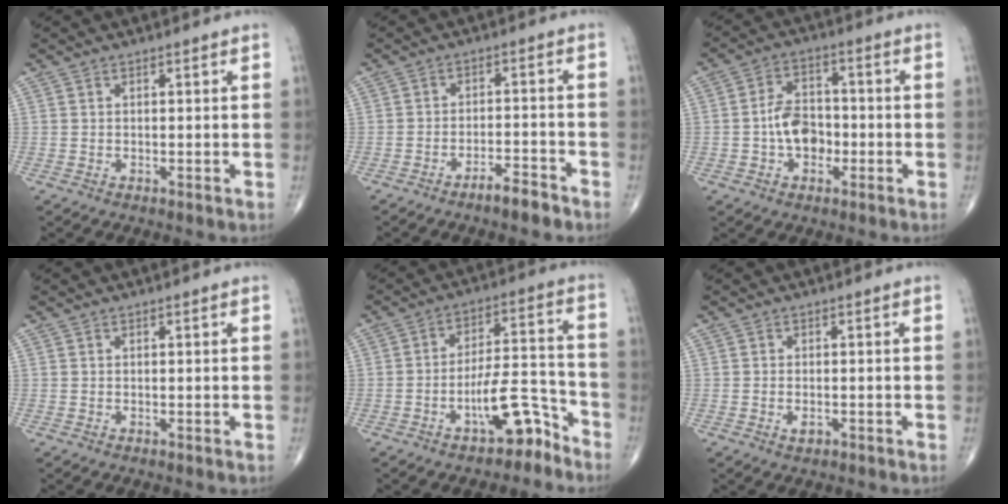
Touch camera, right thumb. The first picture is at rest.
{"total": 4.5, "force": [-3.6, 1.0, 2.6], "torque": [-0.042, 0.027, -0.060]}
{"total": 7.9, "force": [-1.6, 5.5, 5.4], "torque": [-0.069, 0.024, -0.036]}
{"total": 0.0}
{"total": 10.0, "force": [-6.2, 3.7, 6.9], "torque": [-0.099, 0.074, -0.099]}
{"total": 1.6, "force": [-0.7, 0.9, 1.1], "torque": [-0.016, 0.001, -0.009]}